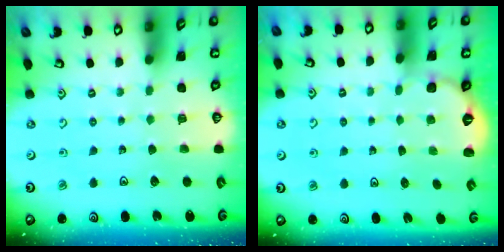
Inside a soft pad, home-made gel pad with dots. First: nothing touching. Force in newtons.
{"total": 2.0, "press": 0.6, "slide": 1.9}